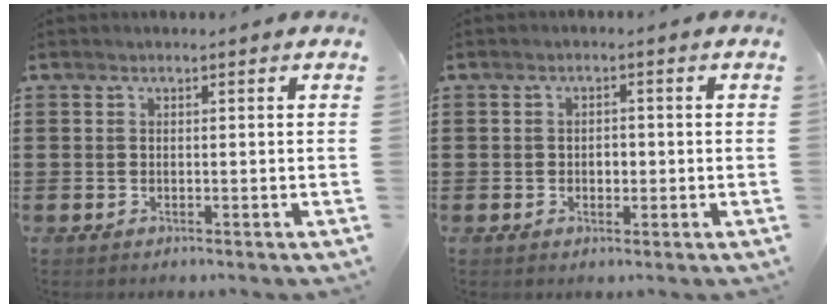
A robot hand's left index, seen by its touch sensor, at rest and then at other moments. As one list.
[{"total": 1.5, "force": [-0.2, 1.0, 1.2], "torque": [-0.023, 0.005, -0.005]}]